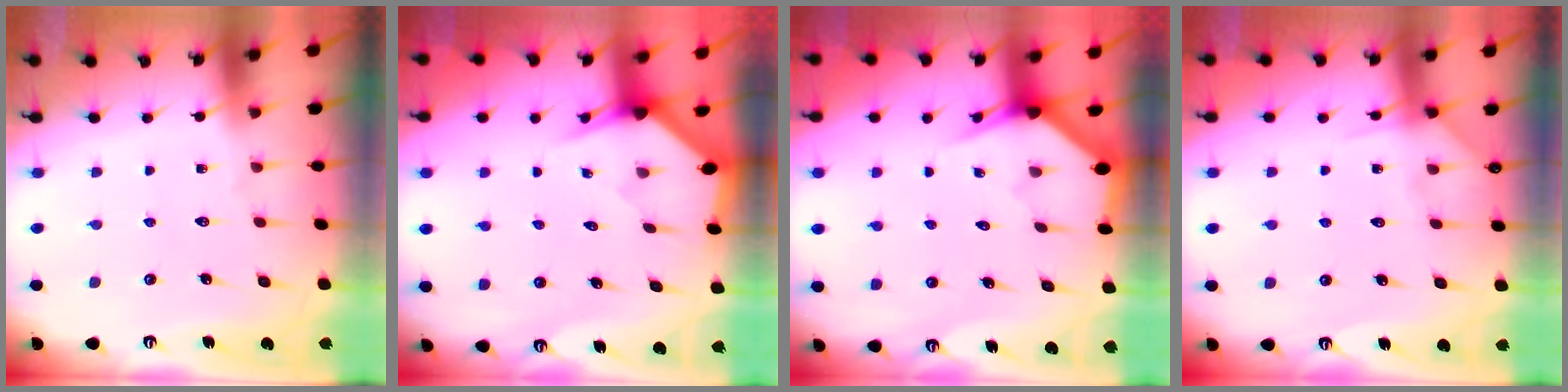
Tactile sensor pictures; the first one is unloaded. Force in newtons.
{"total": 2.2, "press": 2.2, "slide": 0.1}
{"total": 2.7, "press": 2.7, "slide": 0.1}
{"total": 5.2, "press": 5.1, "slide": 0.8}